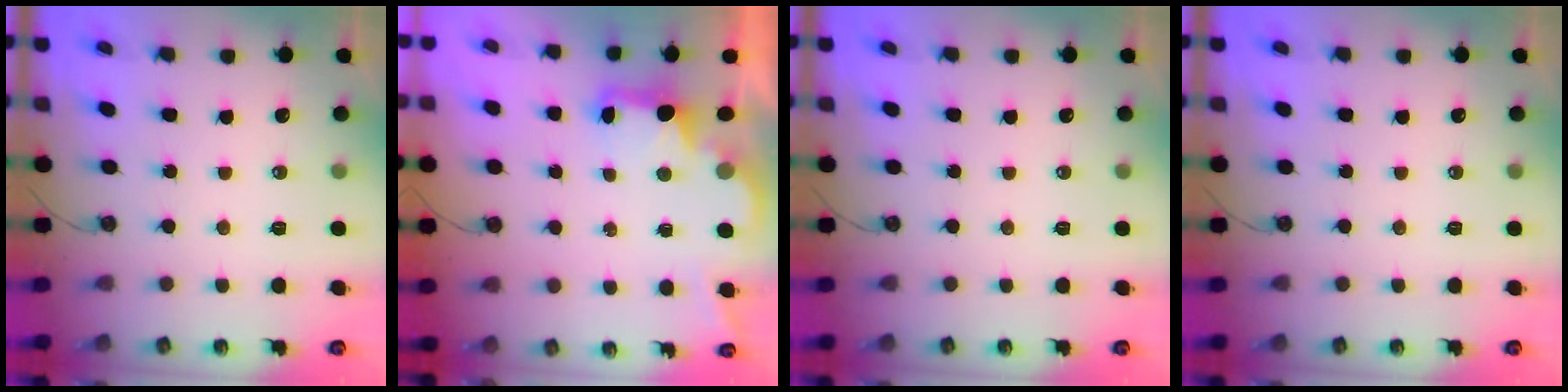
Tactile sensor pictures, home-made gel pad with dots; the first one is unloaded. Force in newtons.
{"total": 2.5, "press": 2.3, "slide": 0.8}
{"total": 0.0}
{"total": 0.0}